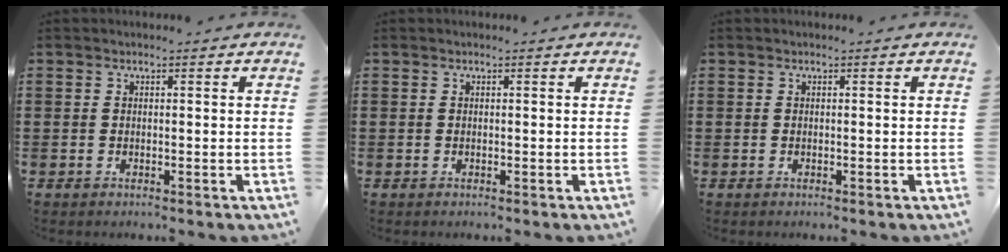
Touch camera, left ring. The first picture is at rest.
{"total": 0.0}
{"total": 0.0}